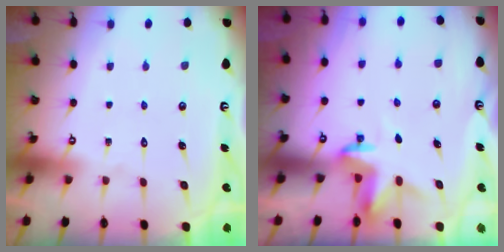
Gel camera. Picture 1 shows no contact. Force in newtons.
{"total": 3.9, "press": 3.9, "slide": 0.2}